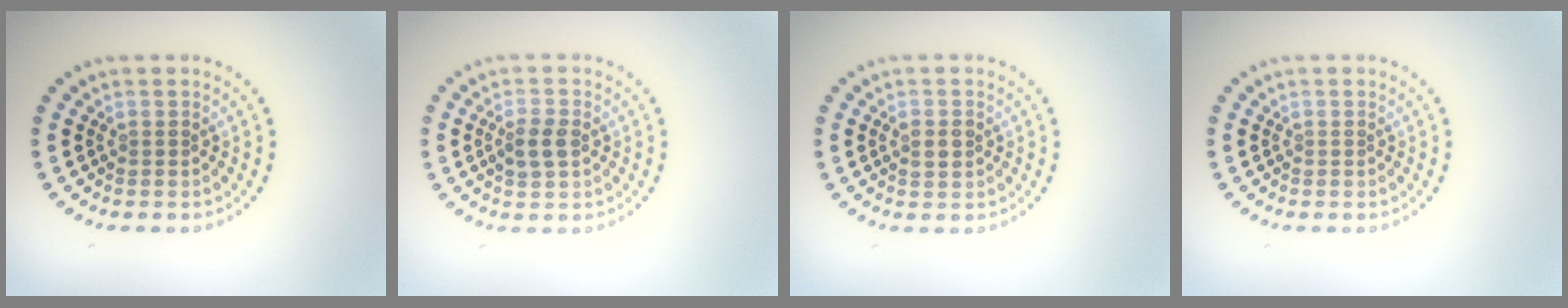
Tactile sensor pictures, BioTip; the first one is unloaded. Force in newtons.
{"total": 2.3, "press": 2.3, "slide": 0.1}
{"total": 1.4, "press": 1.4, "slide": 0.2}
{"total": 0.0}